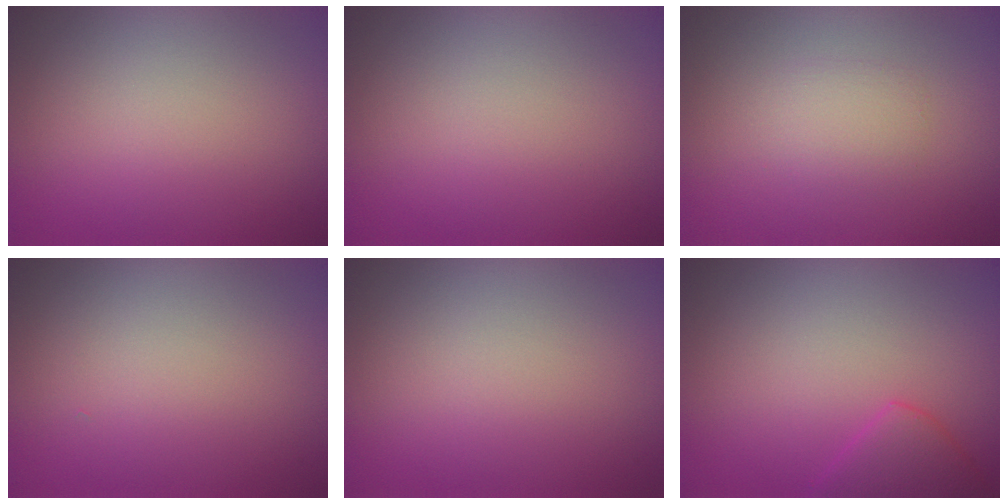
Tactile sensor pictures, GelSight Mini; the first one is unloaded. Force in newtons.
{"total": 0.0}
{"total": 1.6, "press": 1.6, "slide": 0.0}
{"total": 0.0}
{"total": 0.0}
{"total": 2.8, "press": 2.8, "slide": 0.3}